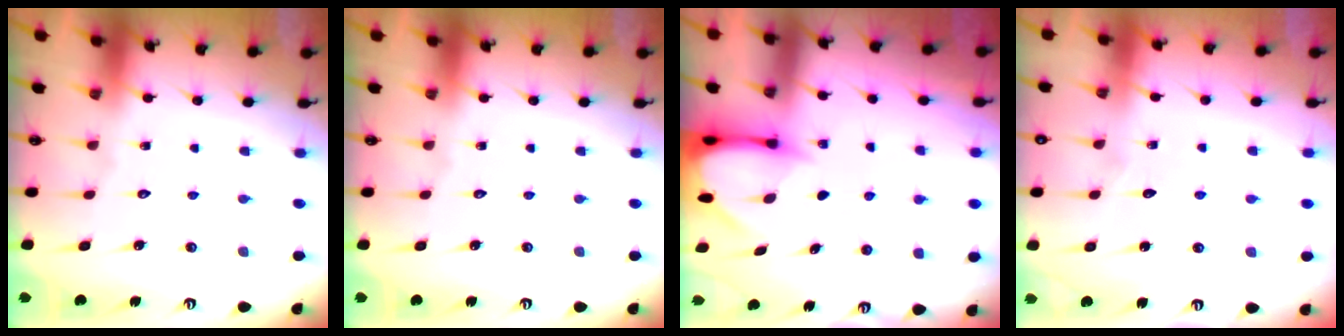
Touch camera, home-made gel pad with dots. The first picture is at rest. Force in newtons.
{"total": 0.0}
{"total": 3.5, "press": 3.4, "slide": 0.3}
{"total": 4.9, "press": 4.9, "slide": 0.3}